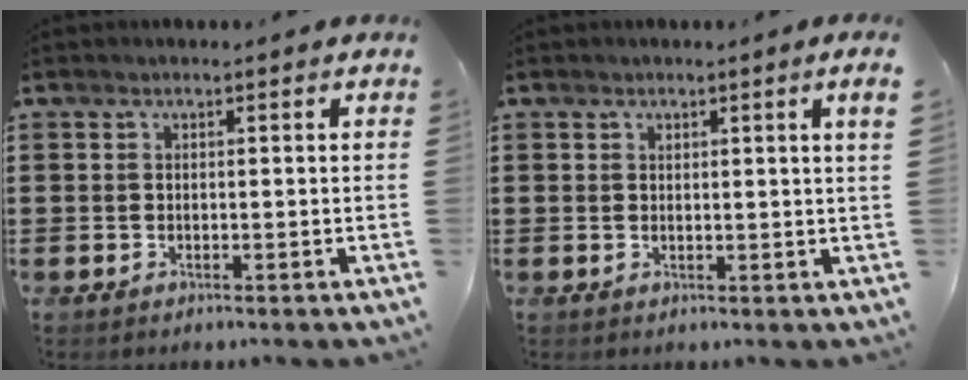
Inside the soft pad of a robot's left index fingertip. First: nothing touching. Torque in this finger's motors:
{"motor_torque": [0.01, 0.00, 0.03, 0.02]}